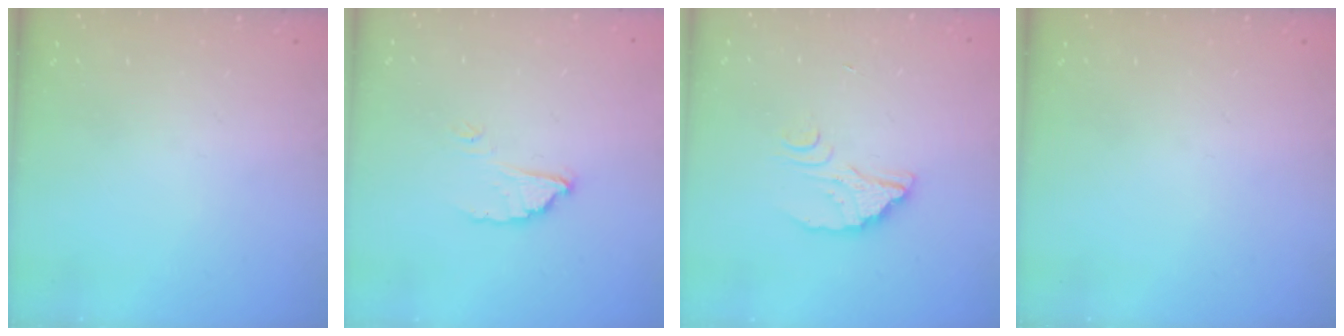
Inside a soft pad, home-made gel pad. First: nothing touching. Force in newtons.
{"total": 4.4, "press": 4.3, "slide": 0.2}
{"total": 3.8, "press": 3.8, "slide": 0.3}
{"total": 0.0}